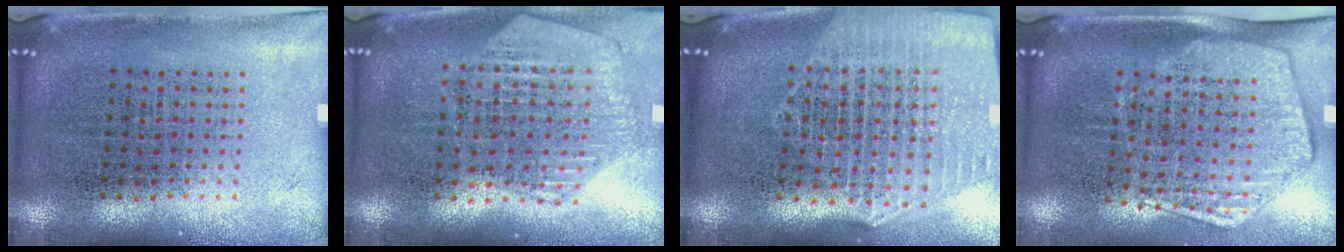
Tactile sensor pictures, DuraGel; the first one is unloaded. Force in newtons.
{"total": 1.2, "press": 1.2, "slide": 0.1}
{"total": 2.7, "press": 2.3, "slide": 1.4}
{"total": 1.9, "press": 1.6, "slide": 1.1}